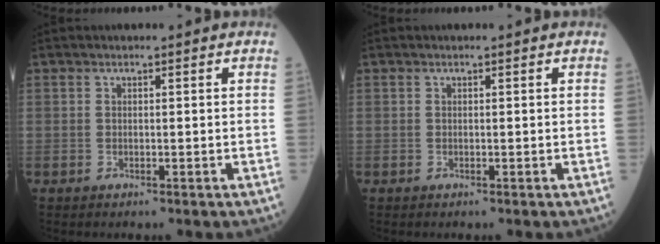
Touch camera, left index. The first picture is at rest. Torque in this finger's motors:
{"motor_torque": [0.11, 0.04, -0.02, 0.01]}